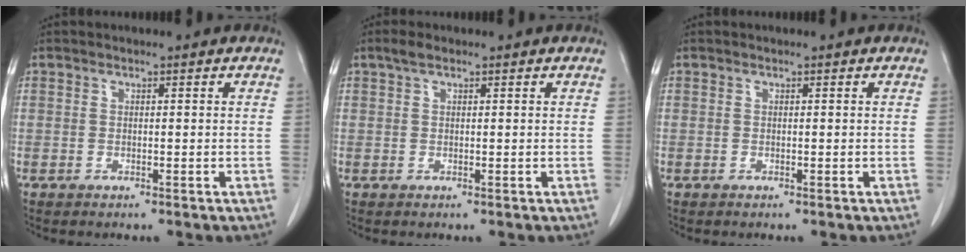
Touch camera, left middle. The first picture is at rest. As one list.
[{"total": 1.6, "force": [1.1, 0.5, 1.1], "torque": [-0.027, 0.013, 0.022]}, {"total": 0.0}]